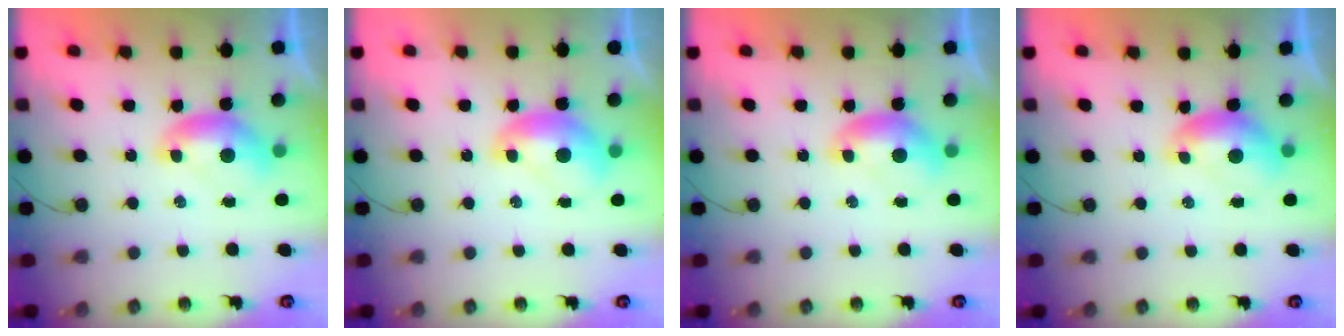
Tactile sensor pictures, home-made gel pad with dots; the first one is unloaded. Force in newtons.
{"total": 1.6, "press": 1.5, "slide": 0.2}
{"total": 0.0}
{"total": 0.7, "press": 0.3, "slide": 0.6}